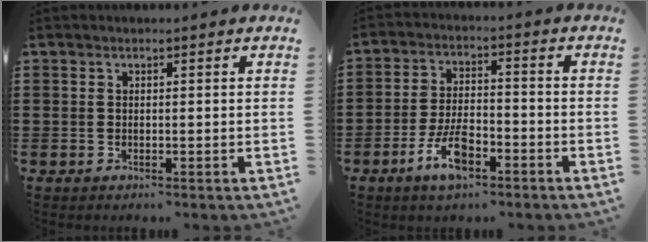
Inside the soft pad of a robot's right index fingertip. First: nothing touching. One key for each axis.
{"total": 7.2, "fx": -3.9, "fy": 2.8, "fz": 5.3, "tx": -0.116, "ty": 0.002, "tz": -0.075}